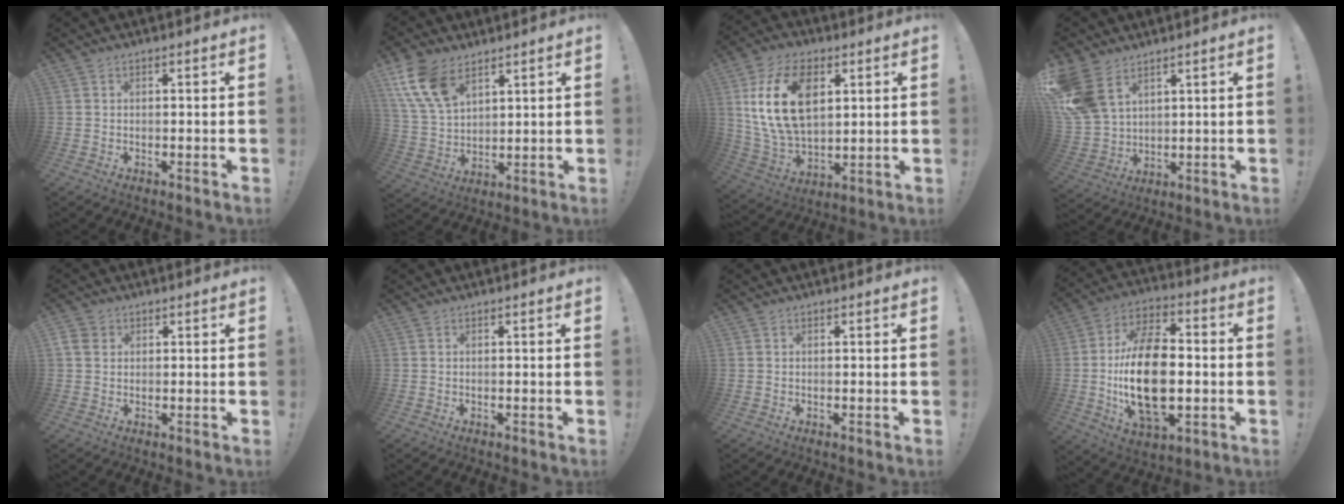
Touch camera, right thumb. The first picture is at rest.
{"total": 13.1, "force": [7.7, 7.8, 7.3], "torque": [-0.163, -0.028, 0.151]}
{"total": 19.9, "force": [6.1, 12.8, 14.0], "torque": [-0.279, -0.014, 0.106]}
{"total": 12.9, "force": [6.9, 8.5, 6.8], "torque": [-0.146, -0.033, 0.141]}
{"total": 4.0, "force": [1.2, 3.3, 2.1], "torque": [-0.037, 0.006, 0.026]}
{"total": 0.0}
{"total": 0.0}
{"total": 22.6, "force": [-2.5, 13.1, 18.3], "torque": [-0.349, 0.003, -0.041]}